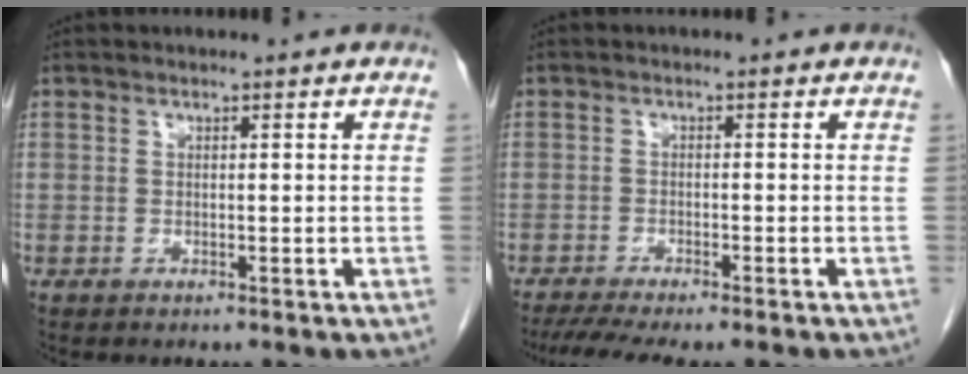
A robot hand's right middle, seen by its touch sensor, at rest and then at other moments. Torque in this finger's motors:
{"motor_torque": [0.91, -0.79, 0.12, 0.06]}